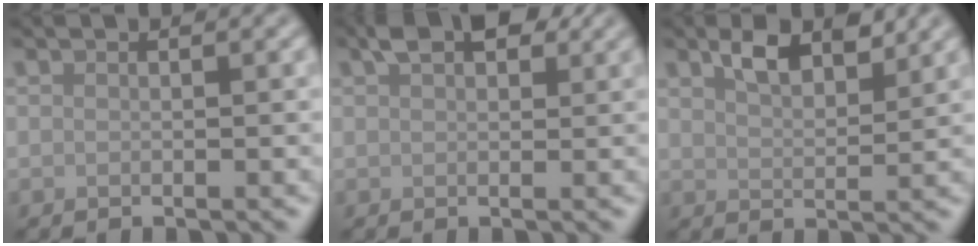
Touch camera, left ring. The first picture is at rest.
{"total": 3.7, "force": [2.0, 2.1, 2.3], "torque": [-0.038, 0.008, 0.029]}
{"total": 3.7, "force": [2.4, 1.6, 2.4], "torque": [-0.046, 0.003, 0.042]}